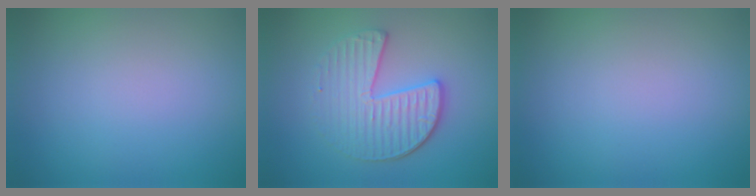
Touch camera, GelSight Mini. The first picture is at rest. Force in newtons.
{"total": 4.1, "press": 3.7, "slide": 1.8}
{"total": 0.0}